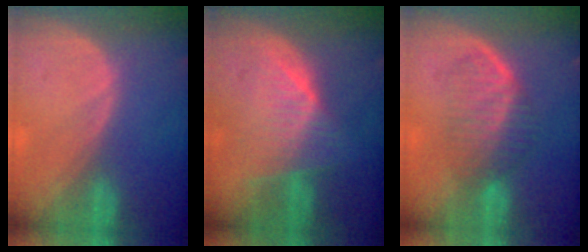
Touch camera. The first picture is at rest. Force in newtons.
{"total": 7.5, "press": 6.7, "slide": 3.3}
{"total": 5.9, "press": 5.8, "slide": 1.3}